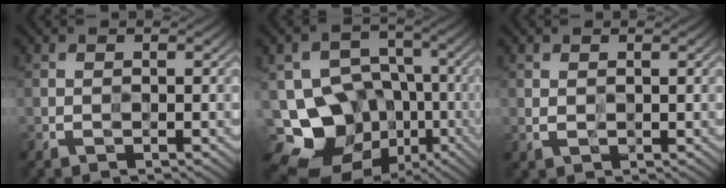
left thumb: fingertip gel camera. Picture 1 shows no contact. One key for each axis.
{"total": 16.3, "fx": -7.0, "fy": 13.3, "fz": 6.3, "tx": -0.156, "ty": -0.031, "tz": -0.106}
{"total": 1.4, "fx": 0.7, "fy": 0.9, "fz": 0.7, "tx": -0.021, "ty": -0.004, "tz": 0.015}